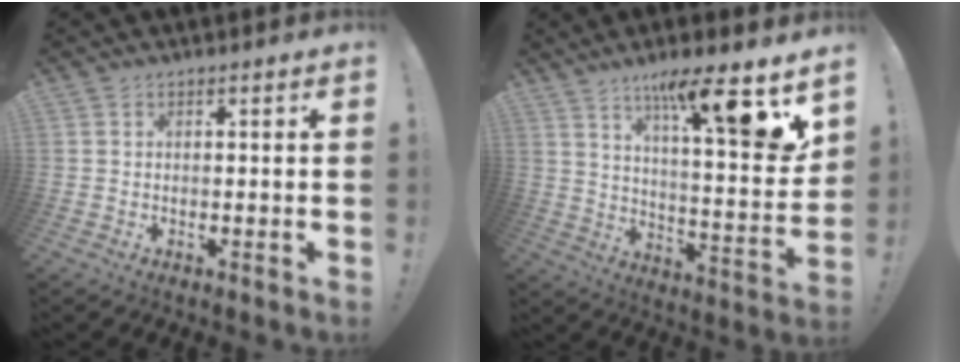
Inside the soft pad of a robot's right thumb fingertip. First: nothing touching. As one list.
[{"total": 15.4, "force": [9.9, 0.8, 11.7], "torque": [-0.184, -0.073, 0.144]}]